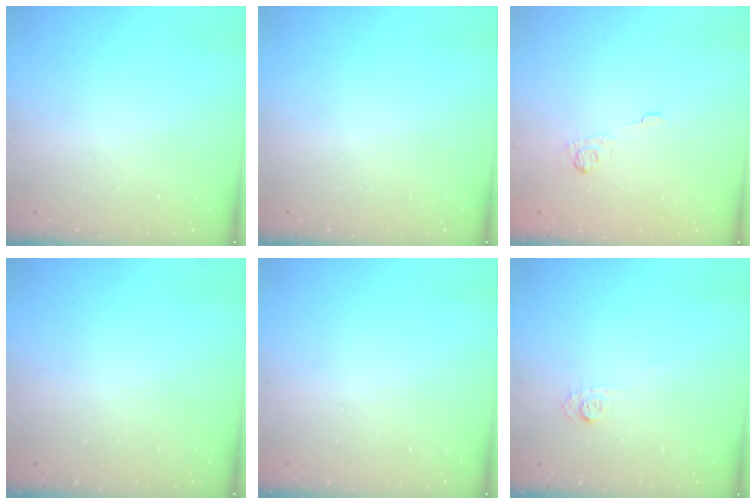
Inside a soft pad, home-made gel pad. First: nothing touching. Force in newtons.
{"total": 0.0}
{"total": 2.5, "press": 2.1, "slide": 1.4}
{"total": 0.0}
{"total": 0.0}
{"total": 4.3, "press": 4.2, "slide": 0.6}